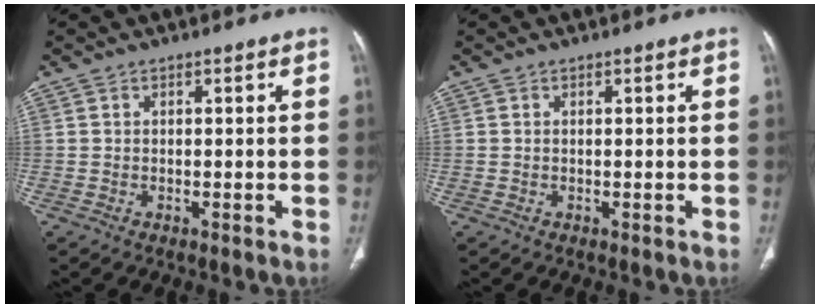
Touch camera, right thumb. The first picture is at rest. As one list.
[{"total": 0.0}]